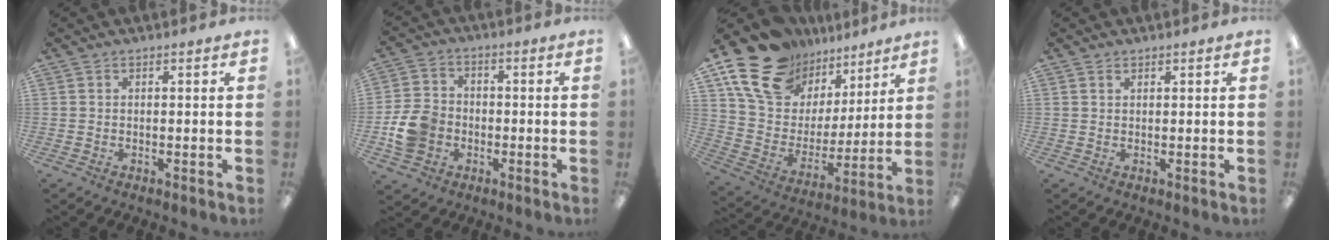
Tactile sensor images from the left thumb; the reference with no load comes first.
{"total": 9.4, "force": [-2.2, 7.8, 4.7], "torque": [-0.104, 0.020, -0.040]}
{"total": 19.3, "force": [13.3, 12.1, 7.1], "torque": [-0.150, -0.073, 0.250]}
{"total": 1.0, "force": [0.7, 0.5, 0.4], "torque": [-0.009, 0.000, 0.013]}